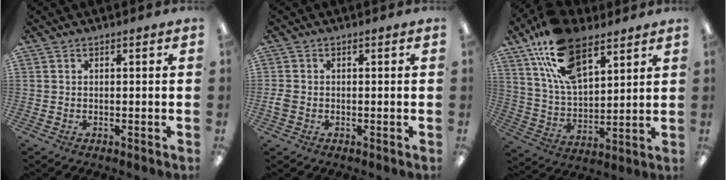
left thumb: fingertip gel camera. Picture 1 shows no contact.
{"total": 2.1, "force": [-0.7, 1.6, 1.1], "torque": [-0.018, 0.002, -0.012]}
{"total": 18.3, "force": [10.8, 9.5, 11.5], "torque": [-0.206, -0.037, 0.196]}